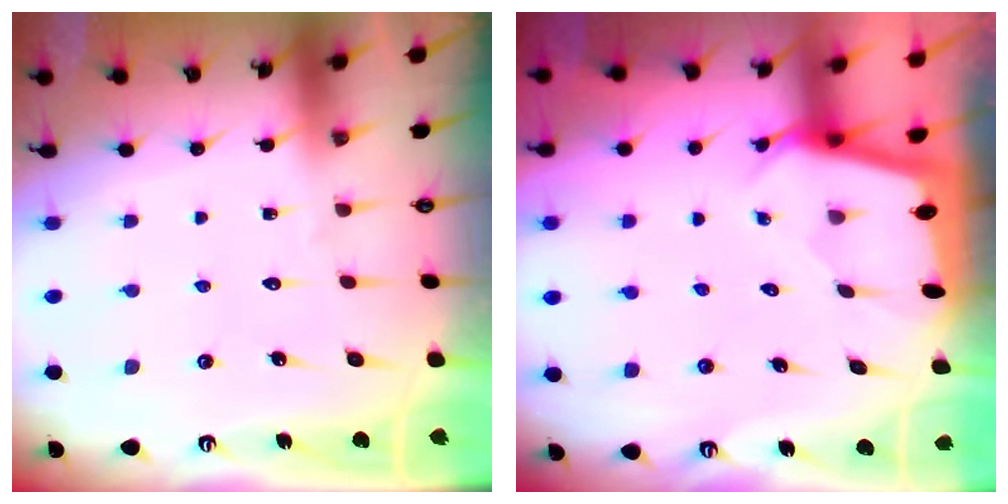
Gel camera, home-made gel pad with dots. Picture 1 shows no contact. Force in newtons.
{"total": 1.3, "press": 1.3, "slide": 0.1}